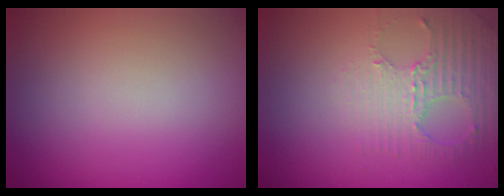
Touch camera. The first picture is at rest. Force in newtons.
{"total": 2.8, "press": 2.5, "slide": 1.3}